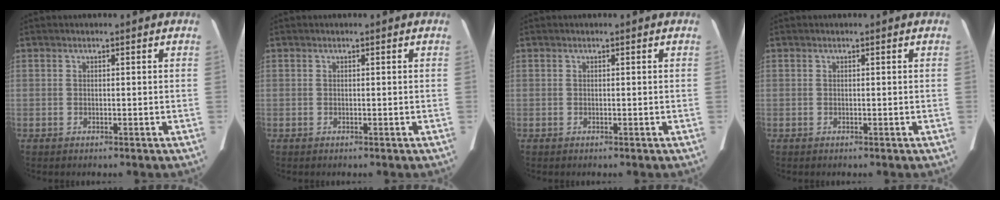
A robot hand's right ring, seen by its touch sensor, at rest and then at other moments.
{"total": 0.0}
{"total": 0.0}
{"total": 0.0}